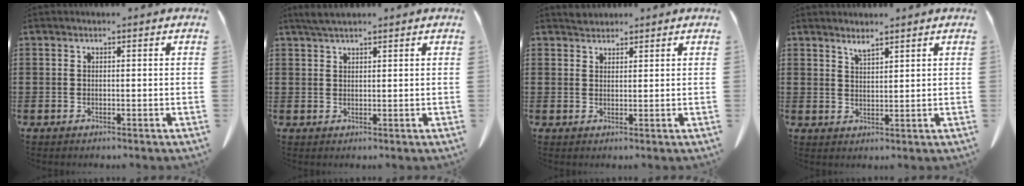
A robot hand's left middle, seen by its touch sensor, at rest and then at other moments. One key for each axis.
{"total": 1.9, "fx": 1.6, "fy": 0.3, "fz": 1.0, "tx": -0.023, "ty": 0.002, "tz": 0.029}
{"total": 1.4, "fx": 1.3, "fy": 0.5, "fz": -0.1, "tx": -0.001, "ty": 0.001, "tz": 0.026}
{"total": 2.4, "fx": 2.3, "fy": -0.1, "fz": 0.8, "tx": -0.019, "ty": -0.006, "tz": 0.044}